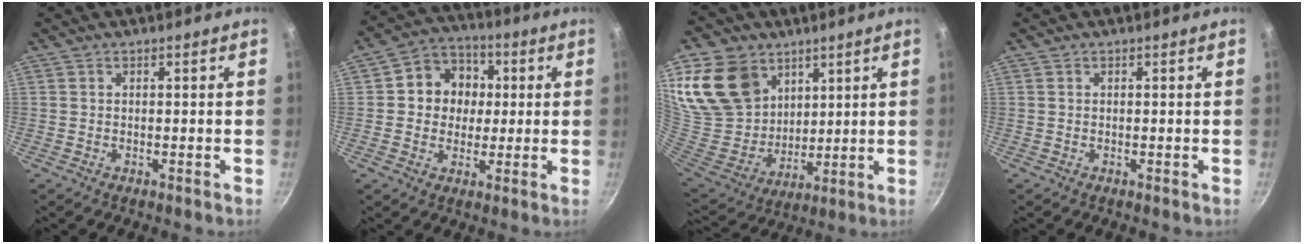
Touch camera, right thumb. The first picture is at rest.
{"total": 10.1, "force": [1.2, 9.0, 4.4], "torque": [-0.028, 0.011, 0.003]}
{"total": 20.1, "force": [10.3, 14.7, 9.1], "torque": [-0.159, -0.055, 0.205]}
{"total": 0.0}